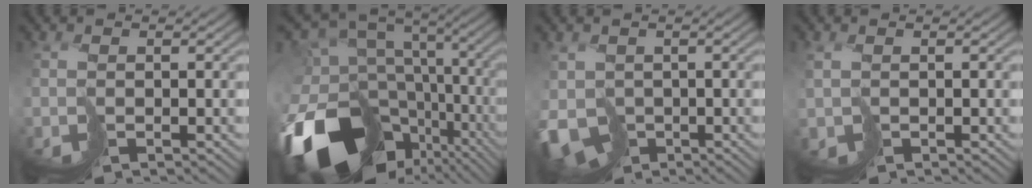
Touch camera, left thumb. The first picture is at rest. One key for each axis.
{"total": 17.6, "fx": -5.5, "fy": 11.8, "fz": 11.8, "tx": -0.264, "ty": -0.034, "tz": -0.049}
{"total": 5.4, "fx": -1.7, "fy": 4.3, "fz": 2.9, "tx": -0.063, "ty": -0.025, "tz": -0.025}
{"total": 1.2, "fx": 0.3, "fy": 1.0, "fz": 0.7, "tx": -0.016, "ty": -0.003, "tz": 0.003}